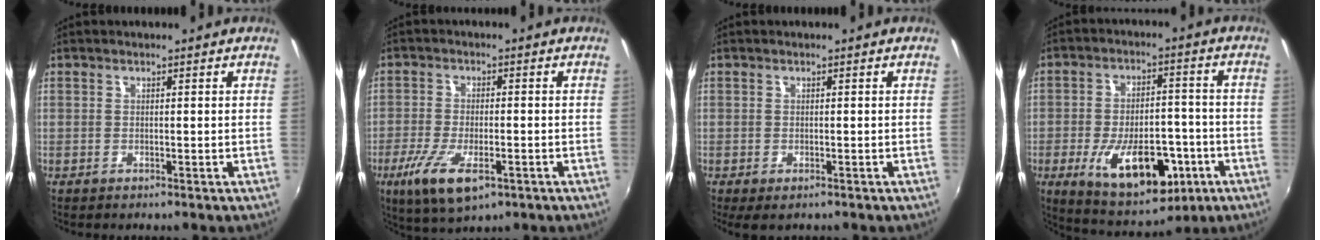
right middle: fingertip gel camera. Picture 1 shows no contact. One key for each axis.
{"total": 10.7, "fx": -5.2, "fy": 3.9, "fz": 8.4, "tx": -0.184, "ty": -0.036, "tz": -0.091}
{"total": 2.0, "fx": -1.1, "fy": 1.0, "fz": 1.4, "tx": -0.026, "ty": -0.010, "tz": -0.014}
{"total": 16.6, "fx": -6.4, "fy": 8.3, "fz": 12.9, "tx": -0.234, "ty": -0.012, "tz": -0.080}